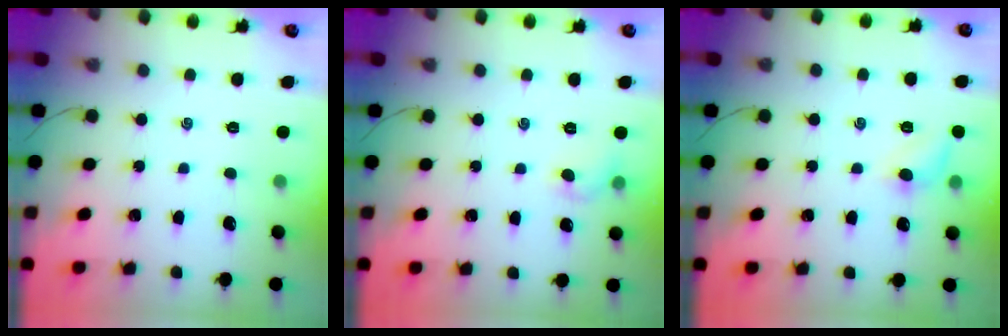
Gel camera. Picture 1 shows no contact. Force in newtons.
{"total": 5.3, "press": 5.2, "slide": 1.0}
{"total": 7.8, "press": 7.7, "slide": 1.5}